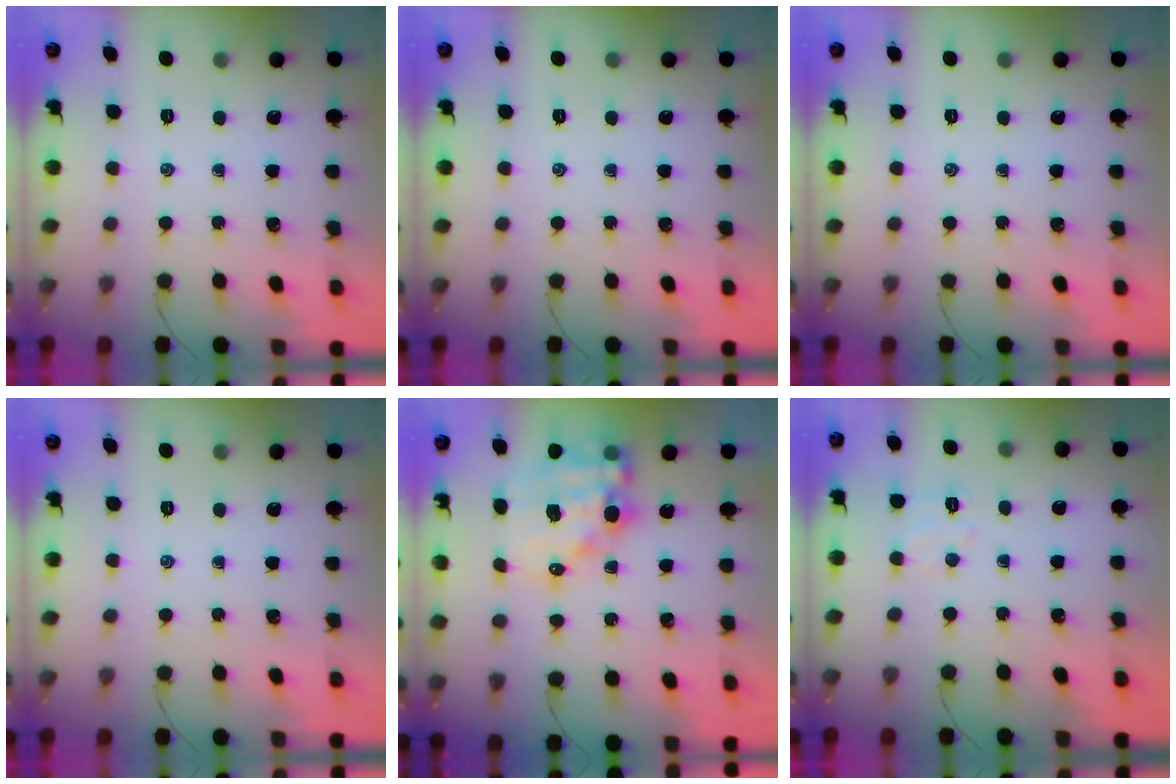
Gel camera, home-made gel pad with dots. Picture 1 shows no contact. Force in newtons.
{"total": 0.0}
{"total": 0.0}
{"total": 0.0}
{"total": 13.3, "press": 12.9, "slide": 3.1}
{"total": 5.8, "press": 5.8, "slide": 1.0}